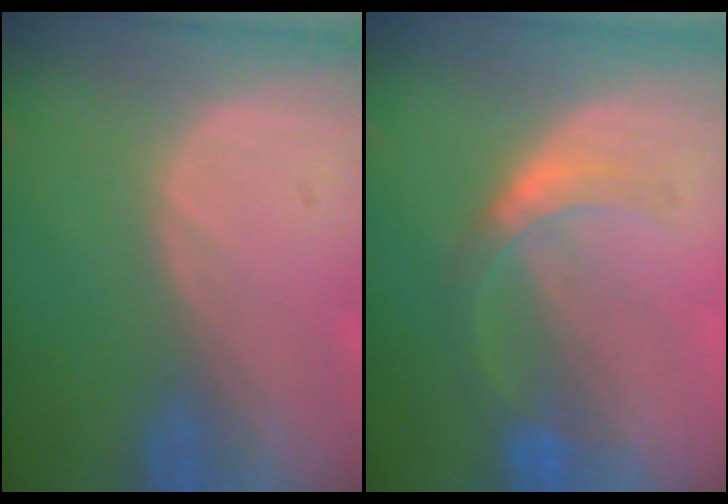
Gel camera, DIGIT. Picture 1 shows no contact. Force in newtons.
{"total": 5.2, "press": 4.8, "slide": 1.9}